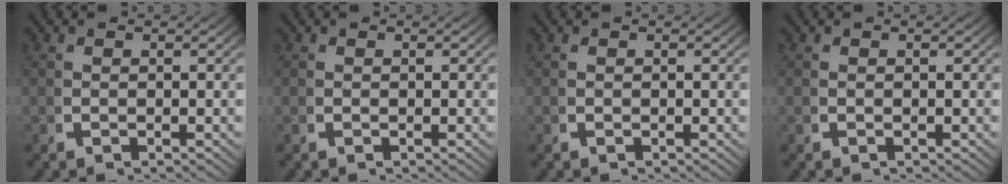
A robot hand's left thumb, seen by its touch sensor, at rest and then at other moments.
{"total": 0.0}
{"total": 0.0}
{"total": 0.0}